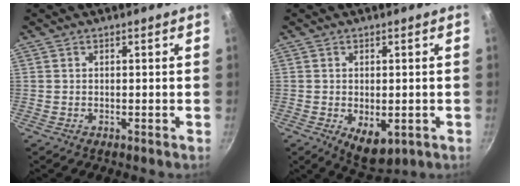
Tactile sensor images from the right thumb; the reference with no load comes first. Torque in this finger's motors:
{"motor_torque": [-0.33, 0.18, -0.05, -0.26, 0.01]}